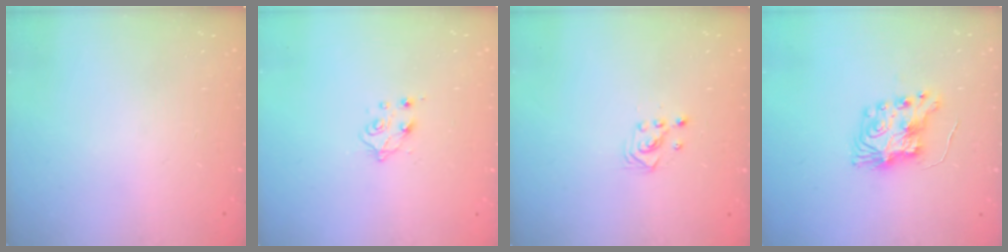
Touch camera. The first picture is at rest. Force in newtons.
{"total": 5.5, "press": 5.4, "slide": 0.6}
{"total": 2.2, "press": 2.2, "slide": 0.2}
{"total": 9.1, "press": 9.1, "slide": 0.3}